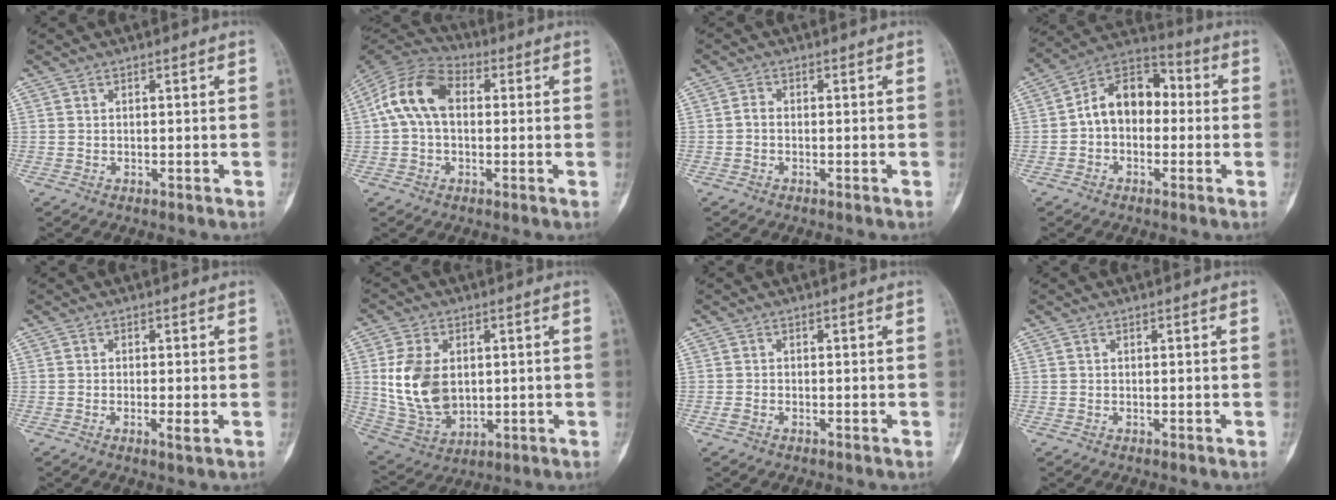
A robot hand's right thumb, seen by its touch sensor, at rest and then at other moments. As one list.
[{"total": 11.6, "force": [1.3, 7.6, 8.7], "torque": [-0.167, 0.033, 0.013]}, {"total": 1.3, "force": [-0.6, 0.8, 0.9], "torque": [-0.018, 0.004, -0.017]}, {"total": 11.7, "force": [-0.3, 8.3, 8.2], "torque": [-0.102, 0.043, -0.022]}, {"total": 1.9, "force": [-0.5, 0.2, 1.8], "torque": [-0.034, -0.006, -0.012]}, {"total": 13.3, "force": [1.3, 9.1, 9.6], "torque": [-0.170, -0.011, 0.042]}, {"total": 1.0, "force": [-0.6, 0.6, 0.6], "torque": [-0.016, 0.000, -0.013]}, {"total": 0.0}]